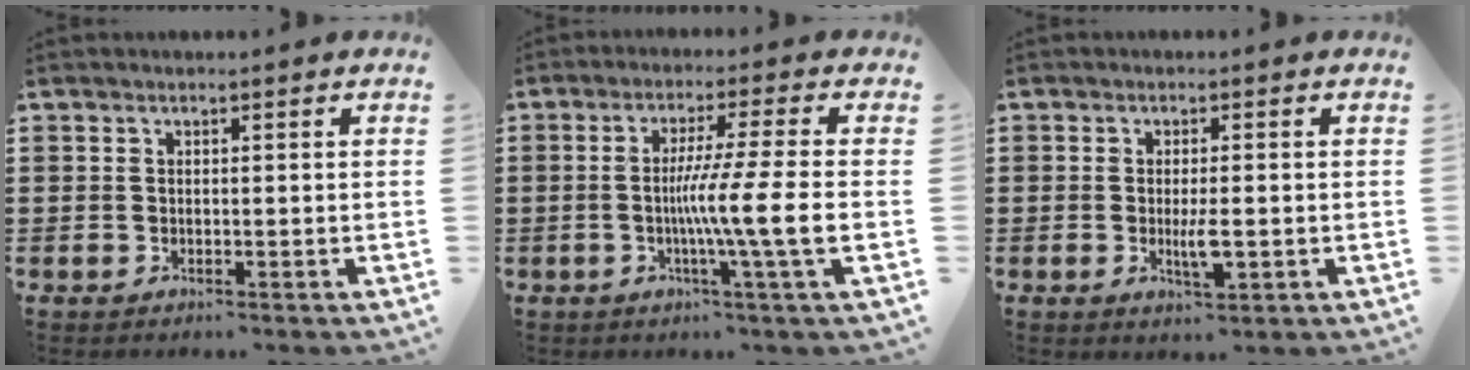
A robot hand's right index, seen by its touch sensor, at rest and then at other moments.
{"total": 9.3, "force": [-1.6, -1.0, 9.2], "torque": [-0.159, -0.014, -0.032]}
{"total": 3.7, "force": [-0.7, 0.9, 3.5], "torque": [-0.068, -0.001, -0.014]}